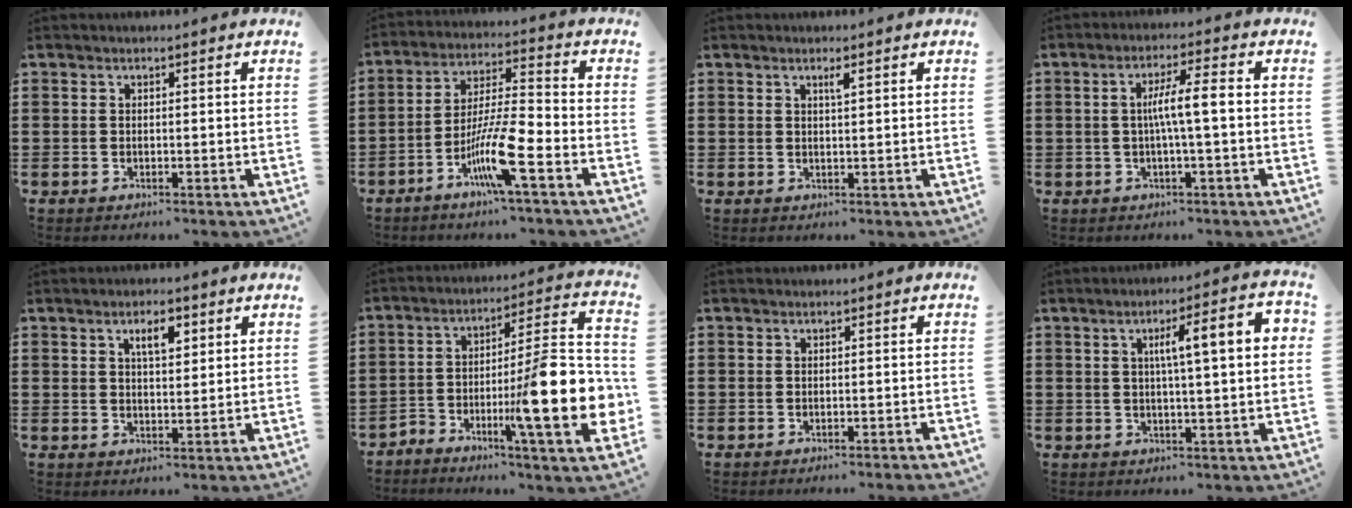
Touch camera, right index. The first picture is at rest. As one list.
[{"total": 10.0, "force": [-4.9, 1.0, 8.7], "torque": [-0.182, -0.010, -0.094]}, {"total": 1.2, "force": [0.7, 0.1, 1.0], "torque": [-0.020, -0.001, 0.012]}, {"total": 5.3, "force": [-0.3, 0.2, 5.3], "torque": [-0.096, 0.000, -0.012]}, {"total": 3.7, "force": [1.8, 1.4, 2.9], "torque": [-0.047, 0.002, 0.027]}, {"total": 15.3, "force": [-4.9, 2.2, 14.3], "torque": [-0.210, -0.019, -0.084]}, {"total": 0.8, "force": [-0.7, -0.1, 0.3], "torque": [-0.006, -0.002, -0.015]}, {"total": 7.9, "force": [1.5, 1.3, 7.6], "torque": [-0.130, -0.002, 0.015]}]